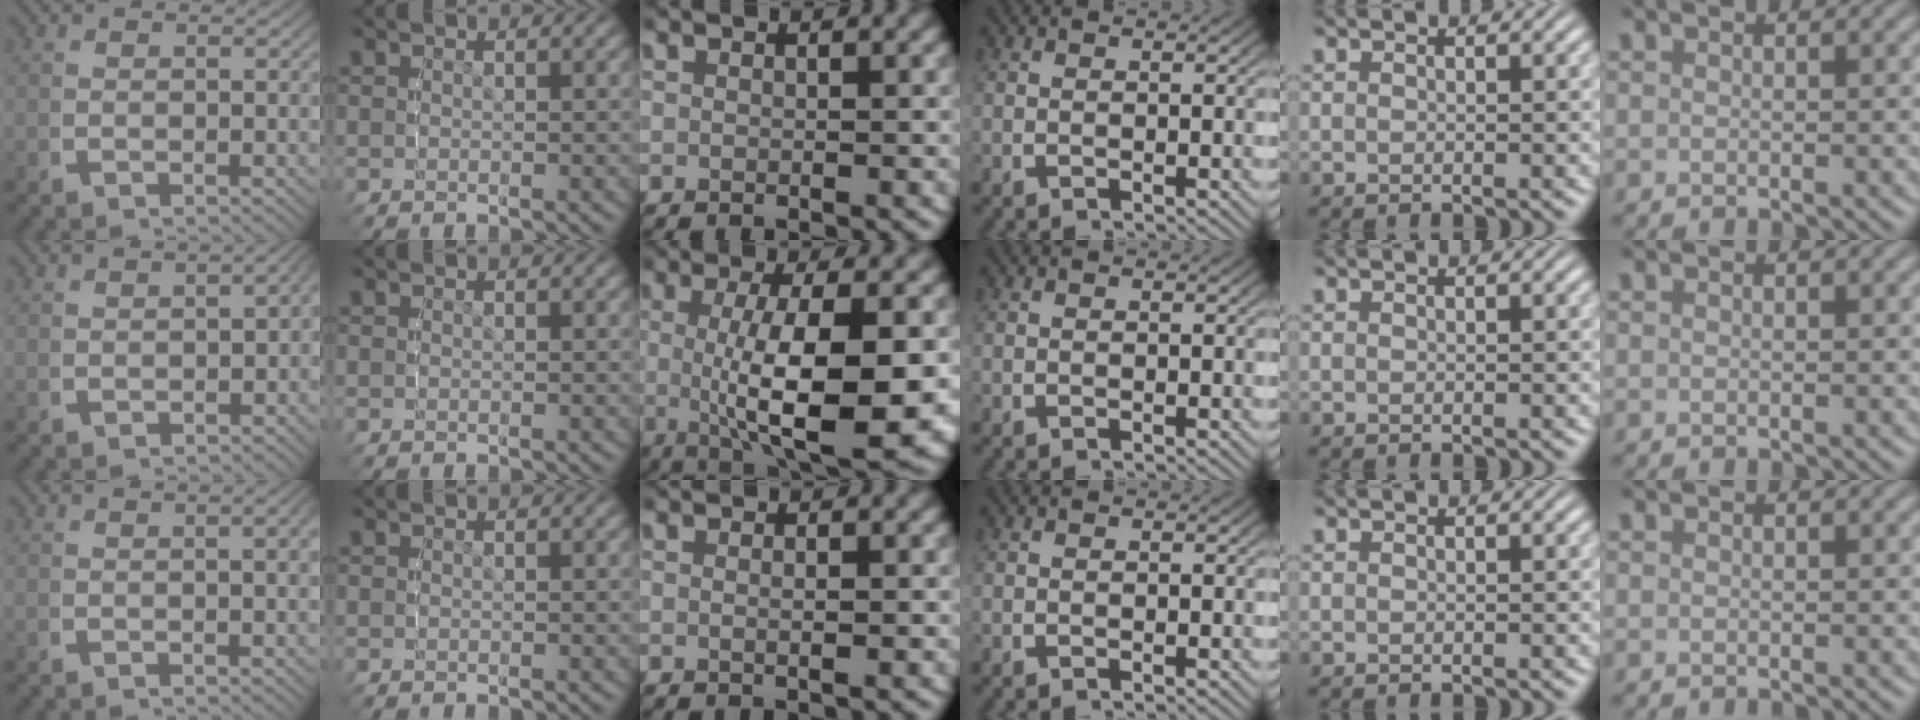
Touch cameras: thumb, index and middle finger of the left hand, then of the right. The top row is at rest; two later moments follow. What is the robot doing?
{"motion": "lift_and_place", "object": "cubes"}